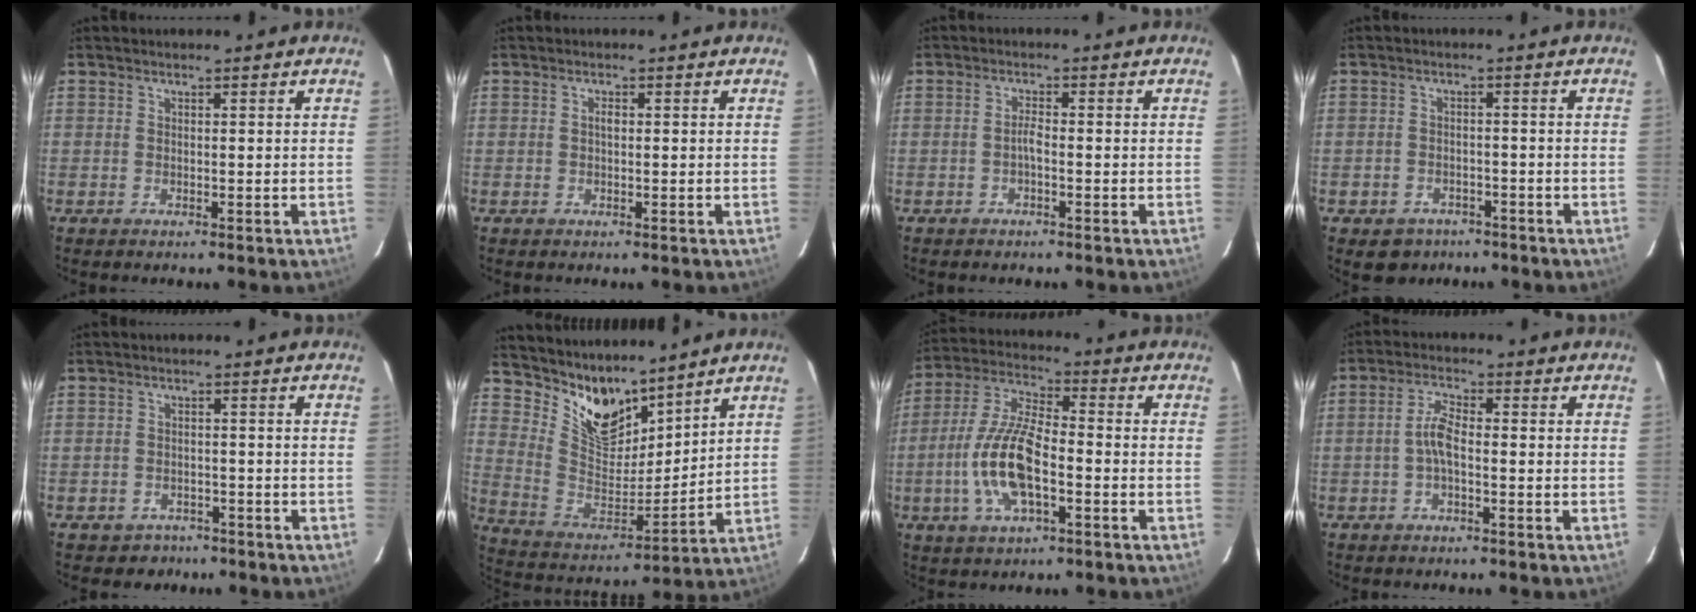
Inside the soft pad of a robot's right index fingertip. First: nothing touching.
{"total": 0.8, "force": [0.1, 0.4, 0.7], "torque": [-0.012, 0.004, 0.002]}
{"total": 1.4, "force": [-0.7, 0.1, 1.2], "torque": [-0.022, 0.005, -0.015]}
{"total": 5.5, "force": [-3.7, 3.9, 1.1], "torque": [-0.035, 0.012, -0.046]}
{"total": 4.5, "force": [-3.1, 3.3, 0.2], "torque": [-0.016, 0.016, -0.041]}
{"total": 12.7, "force": [10.6, 5.2, 4.7], "torque": [-0.099, -0.010, 0.211]}
{"total": 13.7, "force": [-3.8, 5.1, 12.1], "torque": [-0.257, 0.000, -0.075]}
{"total": 3.7, "force": [-1.0, 1.2, 3.4], "torque": [-0.074, 0.012, -0.020]}